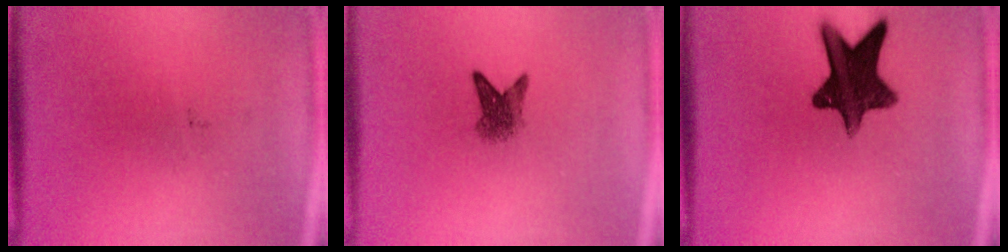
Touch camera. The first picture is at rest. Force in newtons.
{"total": 3.1}
{"total": 13.2}